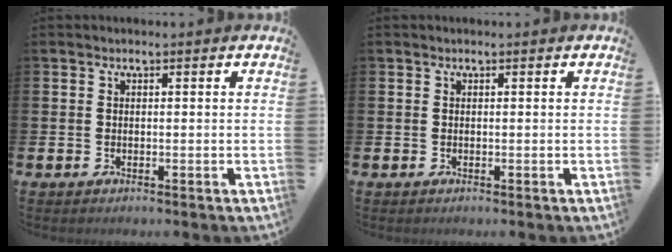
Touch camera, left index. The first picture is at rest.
{"total": 0.0}